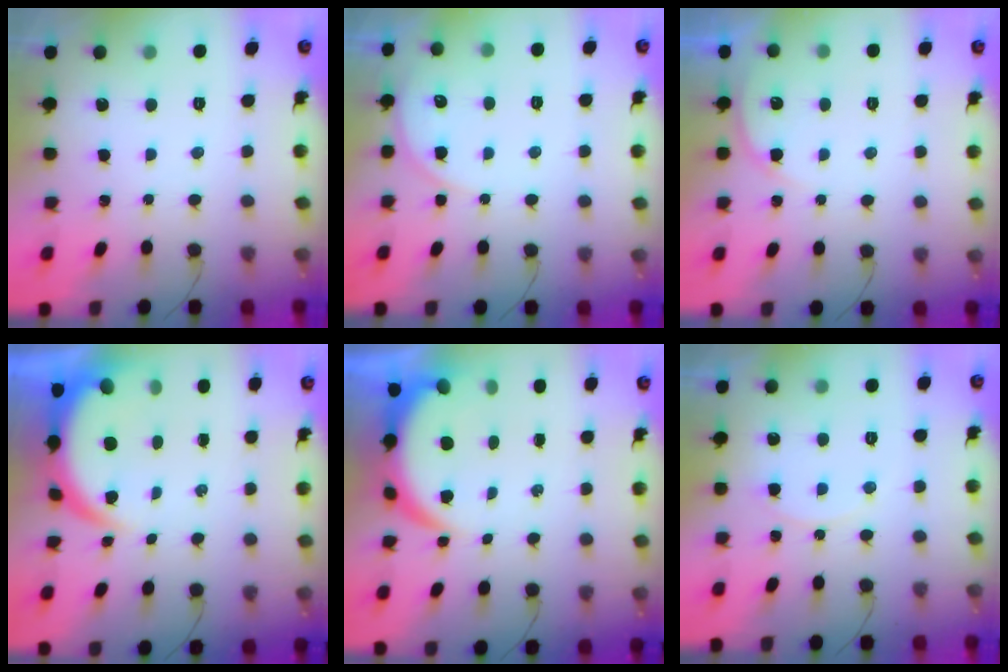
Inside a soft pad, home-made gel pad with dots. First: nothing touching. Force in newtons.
{"total": 6.0, "press": 6.0, "slide": 0.7}
{"total": 3.8, "press": 3.8, "slide": 0.3}
{"total": 6.9, "press": 6.6, "slide": 1.8}
{"total": 6.4, "press": 6.4, "slide": 0.9}
{"total": 6.1, "press": 6.1, "slide": 0.4}